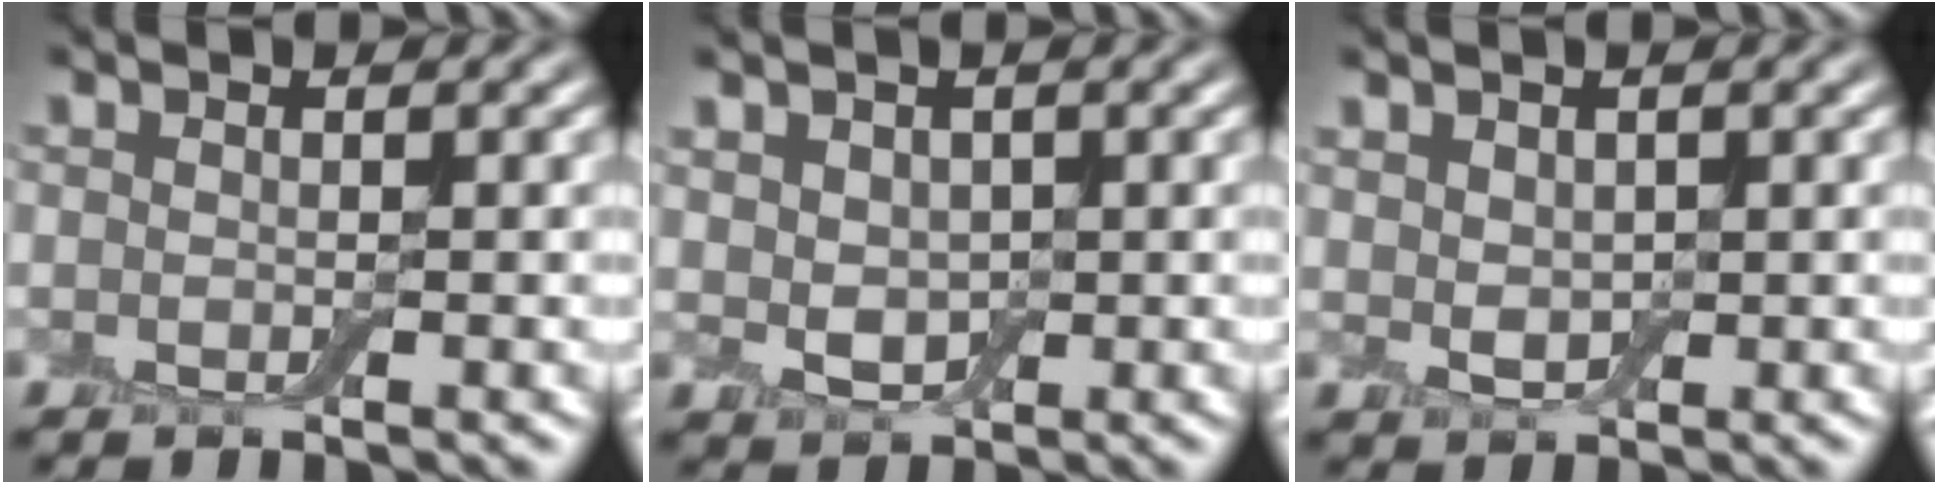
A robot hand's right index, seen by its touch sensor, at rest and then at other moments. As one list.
[{"total": 2.6, "force": [0.6, 1.9, 1.7], "torque": [-0.032, -0.004, 0.016]}, {"total": 1.8, "force": [0.8, 1.2, 1.2], "torque": [-0.023, -0.003, 0.020]}]